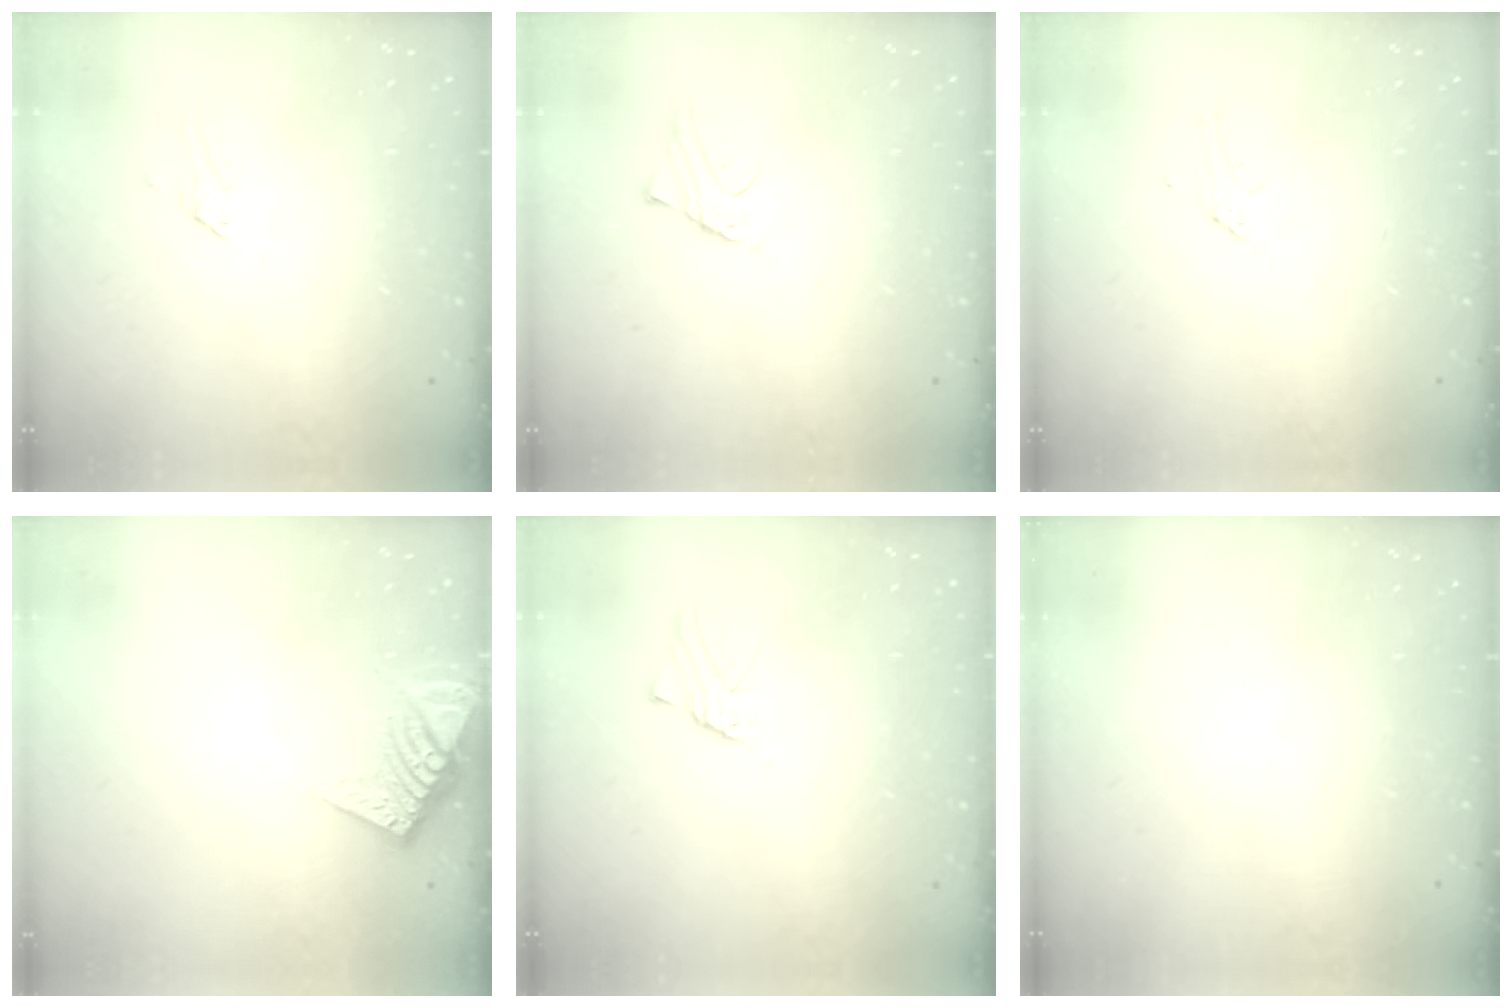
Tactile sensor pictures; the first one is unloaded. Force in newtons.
{"total": 2.0, "press": 2.0, "slide": 0.2}
{"total": 2.9, "press": 2.9, "slide": 0.3}
{"total": 8.5, "press": 8.4, "slide": 0.8}
{"total": 1.1, "press": 1.1, "slide": 0.2}
{"total": 0.0}